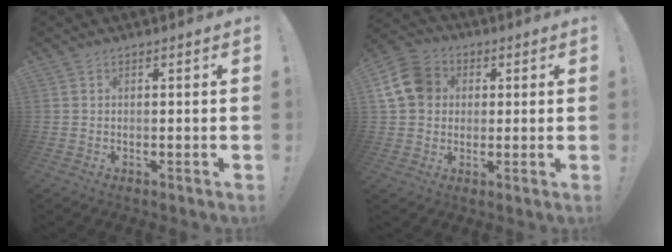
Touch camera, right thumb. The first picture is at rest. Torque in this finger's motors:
{"motor_torque": [0.09, 0.14, 0.58, 0.01, 0.01]}